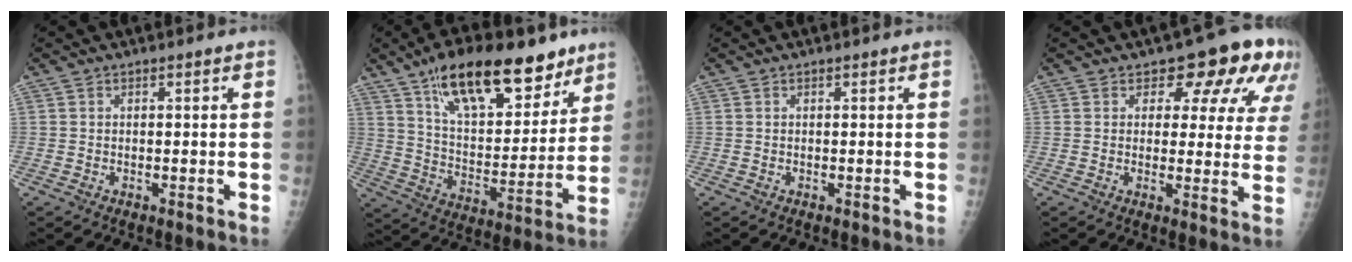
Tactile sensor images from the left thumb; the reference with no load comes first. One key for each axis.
{"total": 23.5, "fx": 15.0, "fy": 10.2, "fz": 14.9, "tx": -0.196, "ty": -0.049, "tz": 0.248}
{"total": 0.0}
{"total": 11.6, "fx": 6.8, "fy": 6.5, "fz": 6.7, "tx": -0.027, "ty": -0.027, "tz": 0.067}